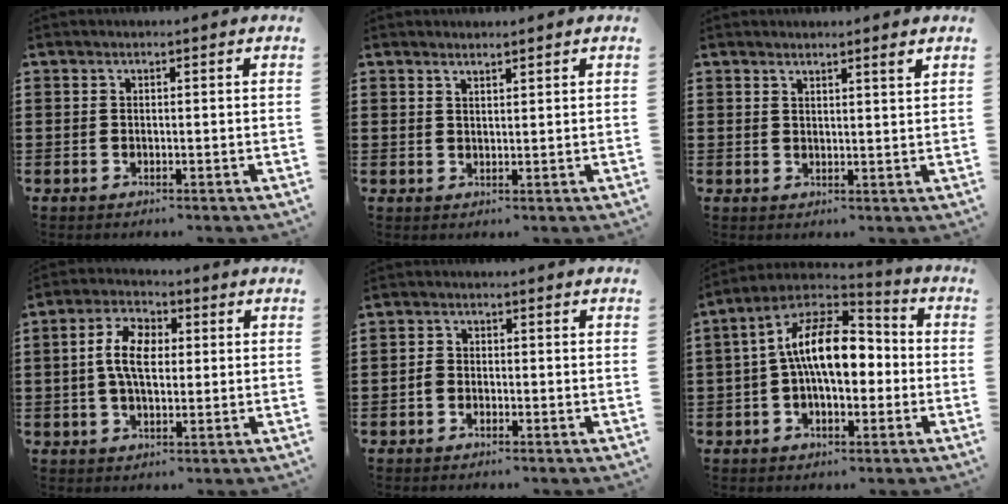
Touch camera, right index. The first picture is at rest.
{"total": 1.4, "force": [1.3, 0.1, 0.3], "torque": [-0.006, 0.001, 0.025]}
{"total": 1.8, "force": [1.7, -0.2, 0.8], "torque": [-0.008, -0.003, 0.029]}
{"total": 7.1, "force": [0.4, 4.0, 5.8], "torque": [-0.131, 0.012, 0.001]}
{"total": 1.9, "force": [-0.8, 1.4, 1.0], "torque": [-0.028, 0.001, -0.020]}
{"total": 12.7, "force": [0.5, 6.2, 11.0], "torque": [-0.219, 0.005, 0.005]}